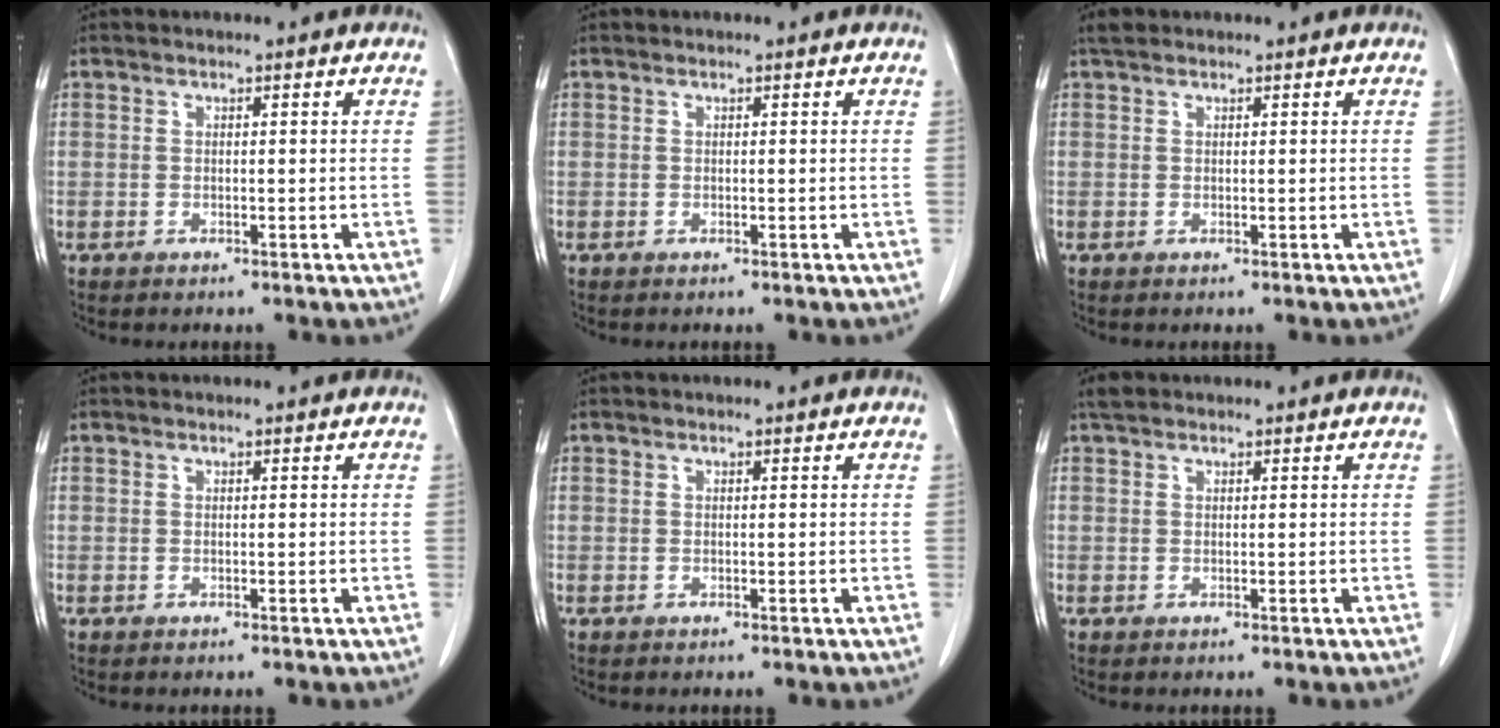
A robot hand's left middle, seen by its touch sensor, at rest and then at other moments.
{"total": 0.0}
{"total": 1.2, "force": [1.0, 0.6, 0.3], "torque": [-0.008, 0.013, 0.018]}
{"total": 0.0}
{"total": 0.0}
{"total": 1.2, "force": [1.0, 0.6, 0.3], "torque": [-0.008, 0.013, 0.017]}